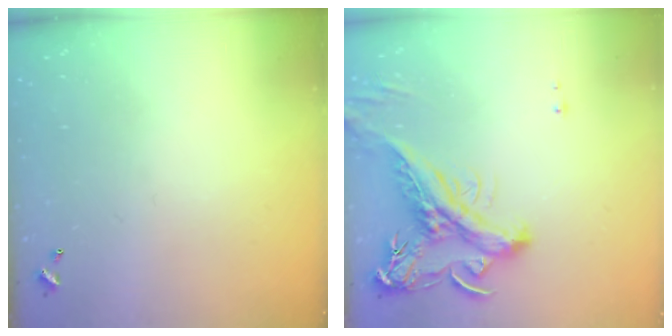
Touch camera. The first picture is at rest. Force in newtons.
{"total": 4.2, "press": 3.8, "slide": 1.6}